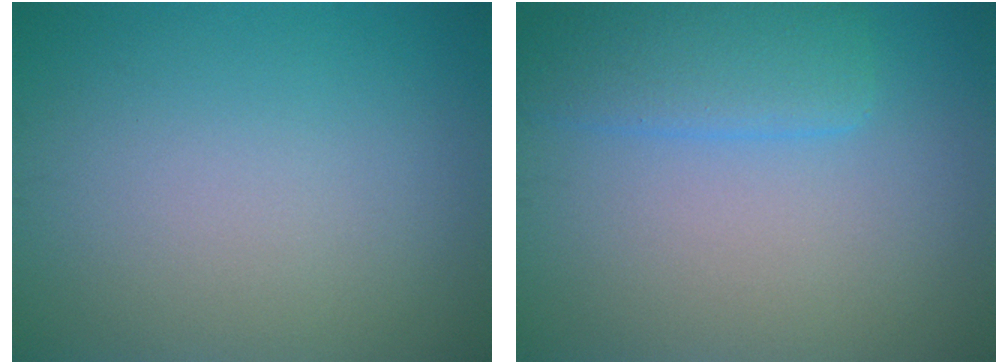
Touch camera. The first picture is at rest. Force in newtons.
{"total": 3.7, "press": 3.7, "slide": 0.4}